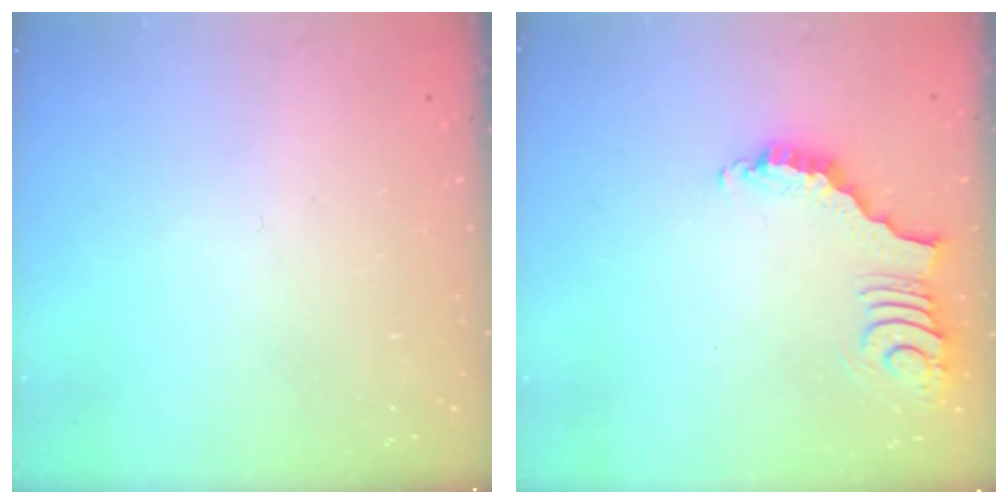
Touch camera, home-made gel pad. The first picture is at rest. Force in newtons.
{"total": 4.0, "press": 3.9, "slide": 0.7}